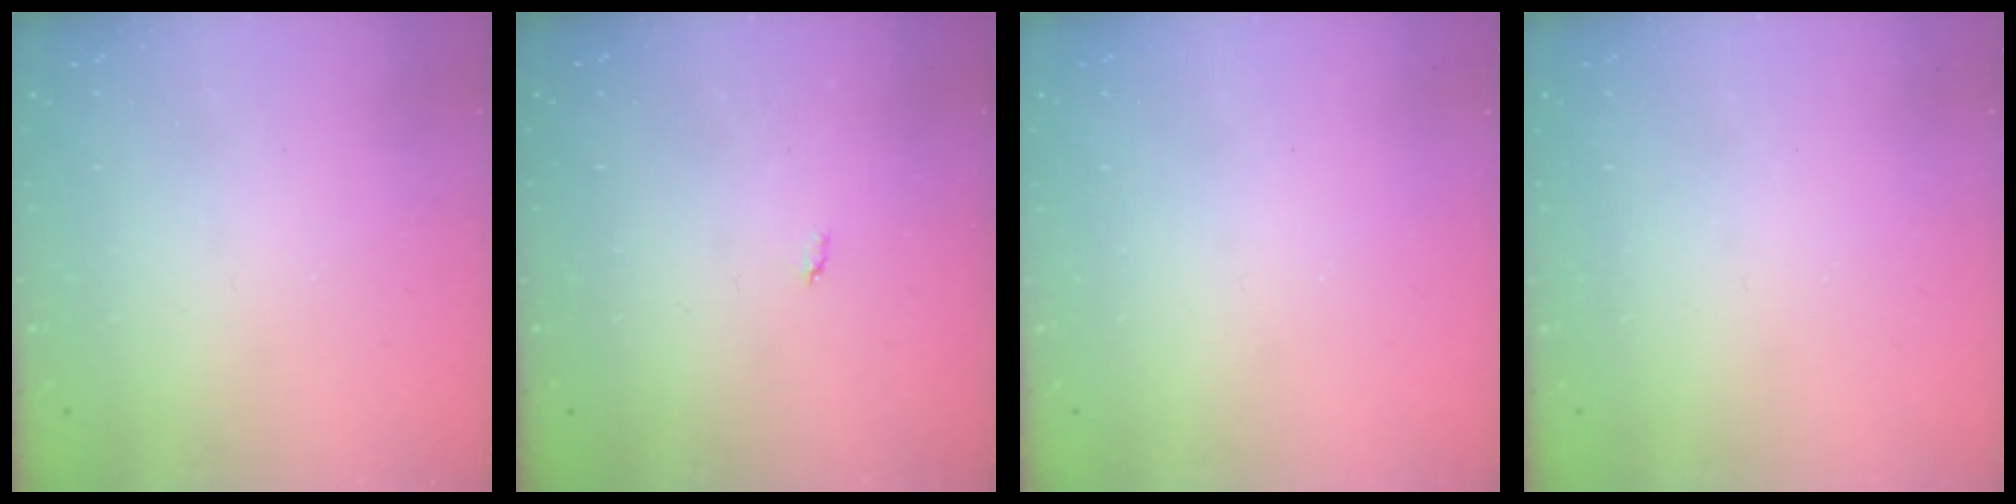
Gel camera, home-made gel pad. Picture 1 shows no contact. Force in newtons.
{"total": 2.1, "press": 2.1, "slide": 0.4}
{"total": 0.0}
{"total": 0.0}